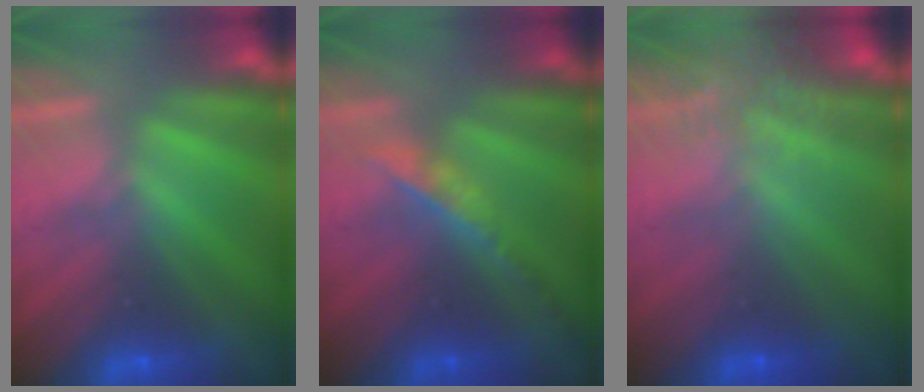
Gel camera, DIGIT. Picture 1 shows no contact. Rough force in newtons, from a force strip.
{"total": 2.4}
{"total": 7.6}